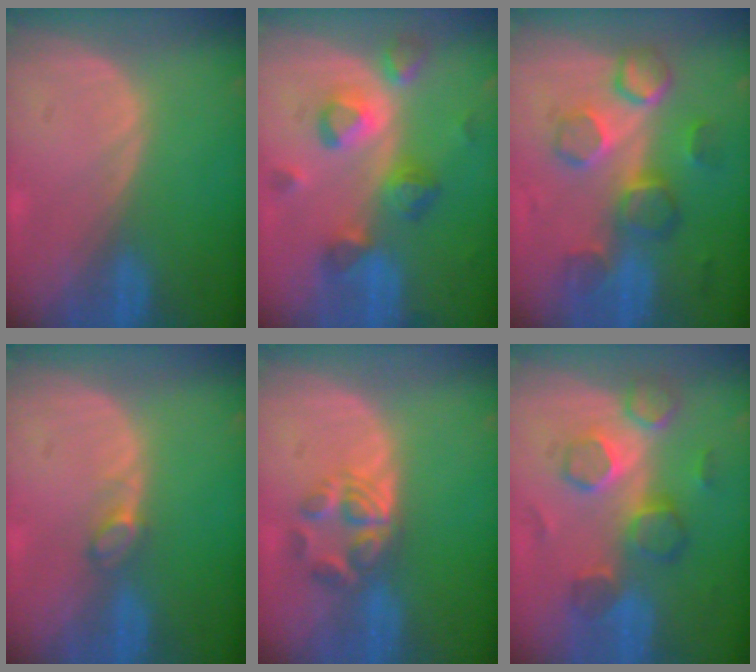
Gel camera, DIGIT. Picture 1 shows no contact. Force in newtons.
{"total": 8.3, "press": 7.8, "slide": 2.8}
{"total": 8.6, "press": 8.2, "slide": 2.6}
{"total": 2.0, "press": 1.9, "slide": 0.2}
{"total": 5.7, "press": 4.8, "slide": 3.2}
{"total": 8.2, "press": 8.0, "slide": 1.8}